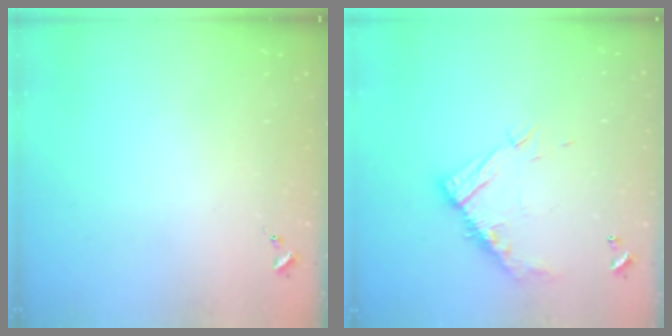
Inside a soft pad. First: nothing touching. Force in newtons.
{"total": 13.1, "press": 13.1, "slide": 1.1}